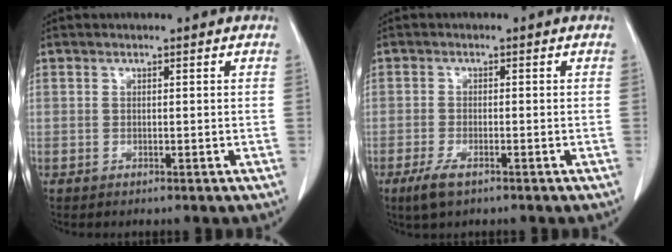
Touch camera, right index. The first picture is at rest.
{"total": 3.5, "force": [-2.2, 1.1, 2.5], "torque": [-0.058, -0.005, -0.040]}